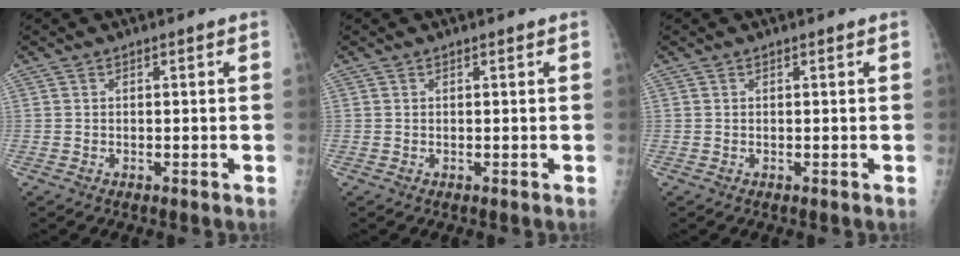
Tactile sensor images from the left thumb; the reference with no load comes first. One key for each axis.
{"total": 0.0}
{"total": 0.0}